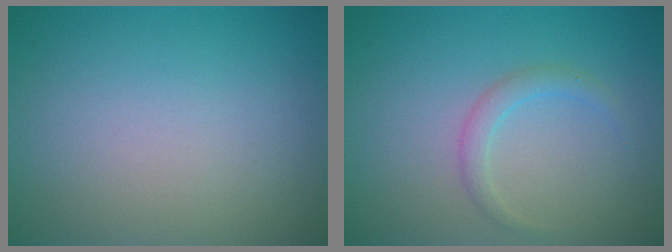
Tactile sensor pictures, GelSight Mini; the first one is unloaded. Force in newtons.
{"total": 1.5, "press": 1.5, "slide": 0.1}